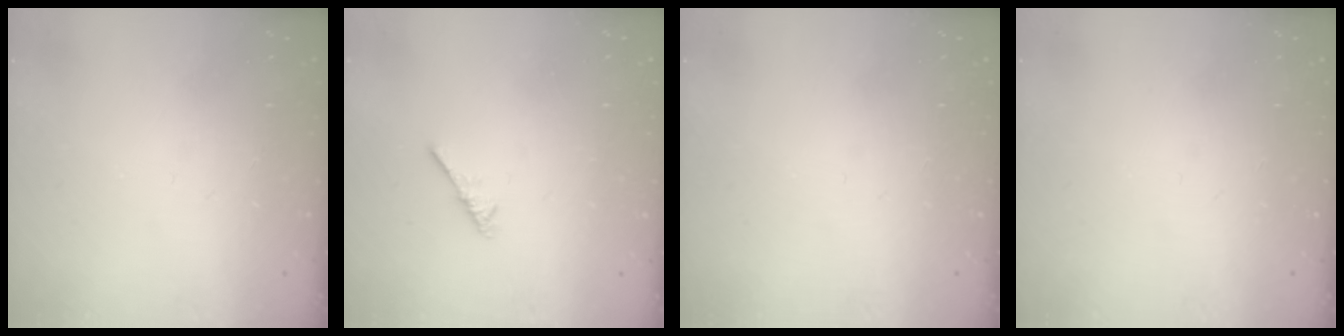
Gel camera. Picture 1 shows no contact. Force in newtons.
{"total": 2.2, "press": 2.1, "slide": 0.5}
{"total": 0.0}
{"total": 0.0}